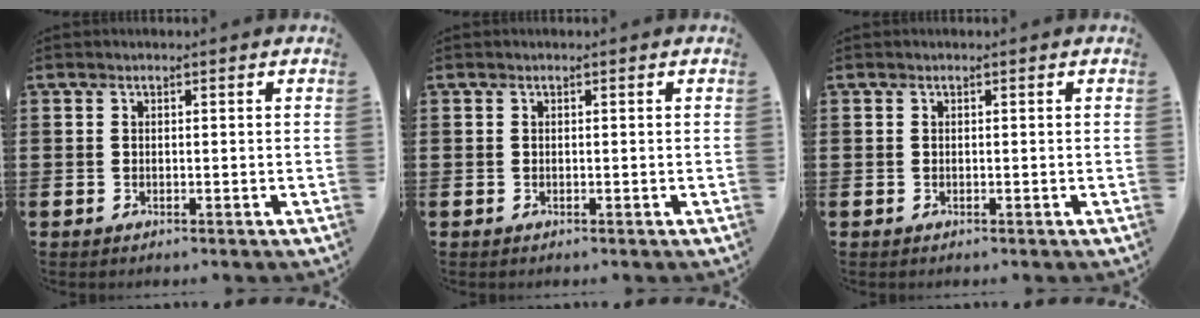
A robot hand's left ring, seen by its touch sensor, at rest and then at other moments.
{"total": 0.0}
{"total": 0.0}